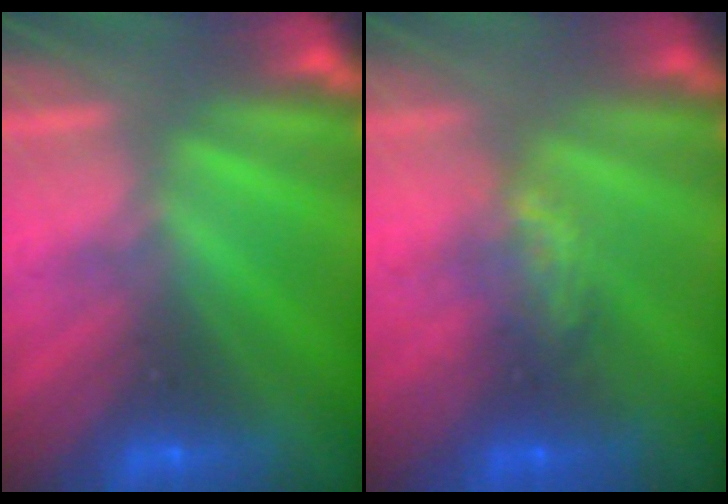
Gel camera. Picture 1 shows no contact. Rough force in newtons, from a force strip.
{"total": 4.6}